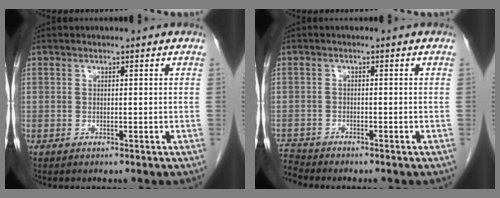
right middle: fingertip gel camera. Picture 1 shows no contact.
{"total": 3.1, "force": [-3.0, -0.1, -0.4], "torque": [0.005, -0.015, -0.055]}